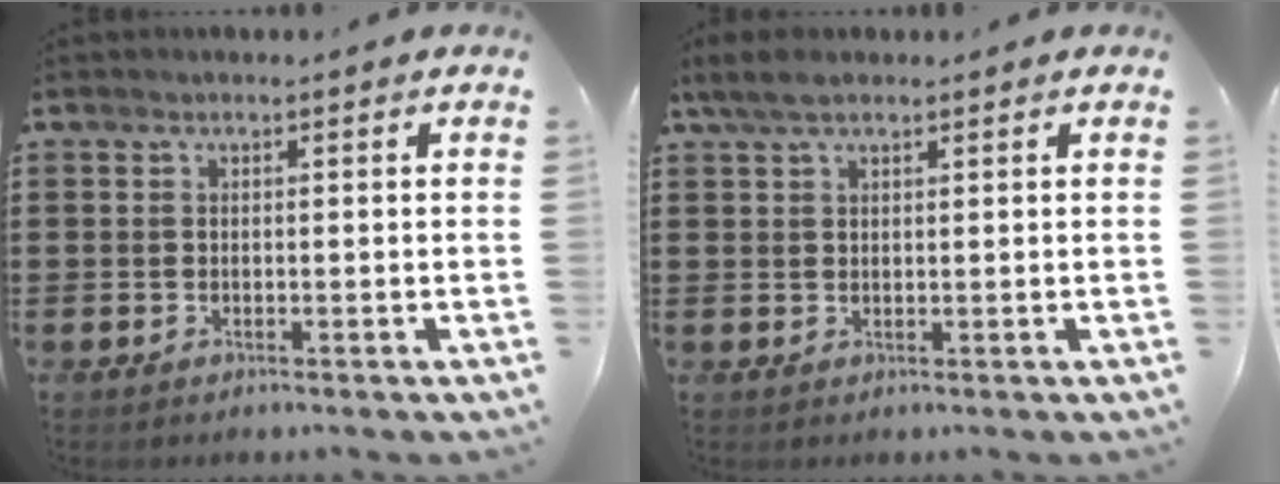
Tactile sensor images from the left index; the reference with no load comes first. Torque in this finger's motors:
{"motor_torque": [0.16, -0.16, 0.18, 0.07]}